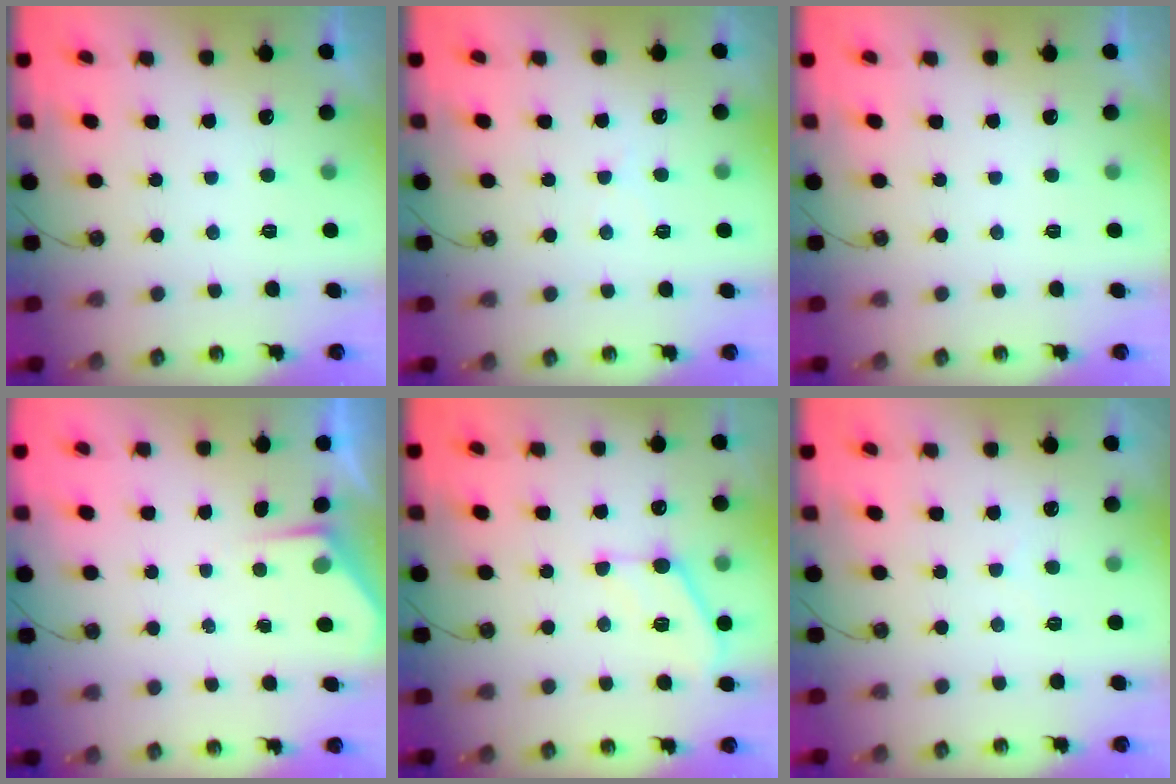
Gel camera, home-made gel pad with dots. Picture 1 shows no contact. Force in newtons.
{"total": 6.0, "press": 6.0, "slide": 0.9}
{"total": 0.0}
{"total": 2.5, "press": 2.5, "slide": 0.4}
{"total": 10.0, "press": 10.0, "slide": 0.3}
{"total": 3.9, "press": 3.9, "slide": 0.5}